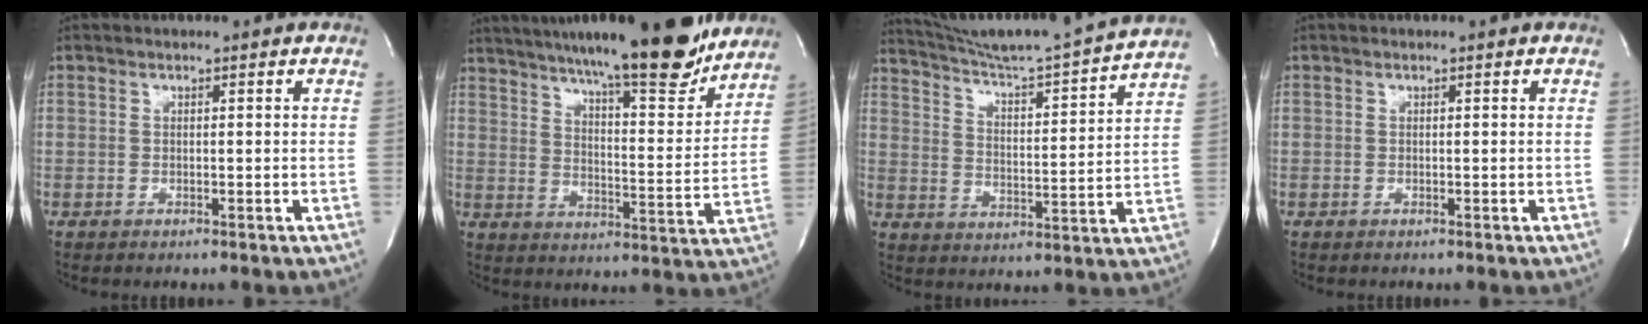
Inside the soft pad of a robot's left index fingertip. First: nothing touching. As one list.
[{"total": 21.5, "force": [18.1, 2.4, 11.2], "torque": [-0.177, -0.017, 0.252]}, {"total": 18.8, "force": [17.4, -2.0, 6.7], "torque": [-0.116, -0.048, 0.248]}, {"total": 0.0}]